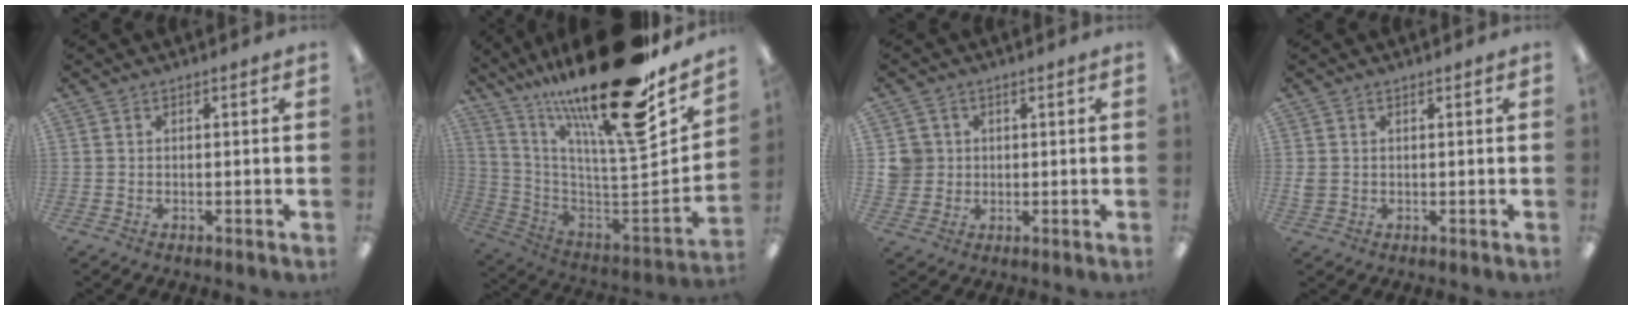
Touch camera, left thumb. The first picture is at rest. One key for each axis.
{"total": 27.7, "fx": 19.6, "fy": 5.6, "fz": 18.7, "tx": -0.268, "ty": -0.152, "tz": 0.320}
{"total": 5.1, "fx": 1.0, "fy": 5.0, "fz": 0.8, "tx": -0.012, "ty": 0.007, "tz": 0.018}
{"total": 1.7, "fx": 0.3, "fy": 1.6, "fz": 0.7, "tx": -0.013, "ty": 0.003, "tz": 0.004}